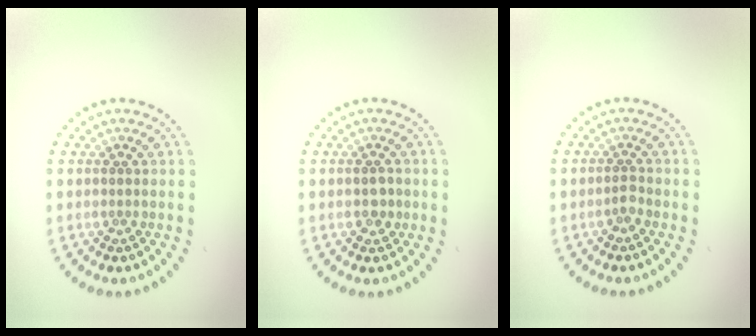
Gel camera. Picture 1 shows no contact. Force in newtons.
{"total": 1.3, "press": 1.3, "slide": 0.0}
{"total": 0.9, "press": 0.7, "slide": 0.6}